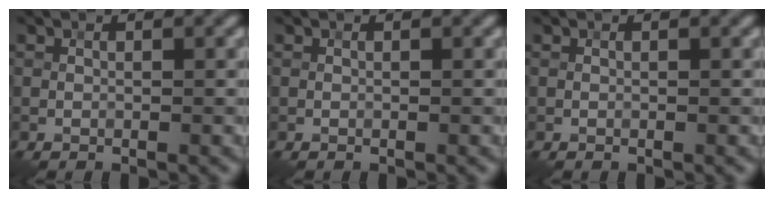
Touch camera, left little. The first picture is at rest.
{"total": 0.0}
{"total": 0.0}